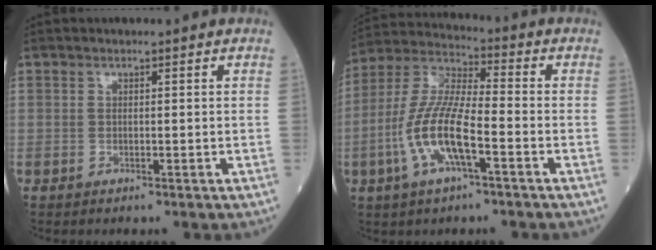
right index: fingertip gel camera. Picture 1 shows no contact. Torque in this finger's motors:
{"motor_torque": [1.17, -0.97, 0.59, 0.21]}